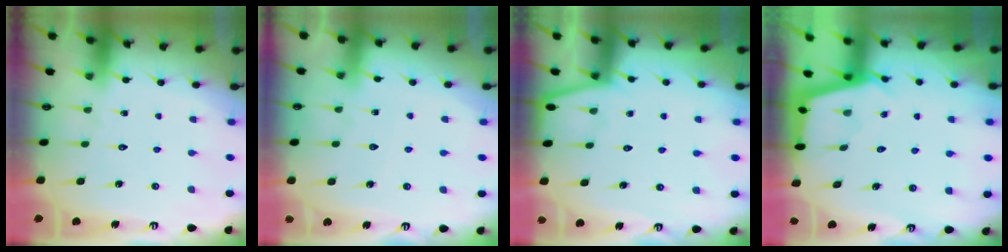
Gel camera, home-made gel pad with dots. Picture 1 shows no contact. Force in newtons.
{"total": 2.4, "press": 2.4, "slide": 0.3}
{"total": 2.4, "press": 2.4, "slide": 0.2}
{"total": 2.8, "press": 2.8, "slide": 0.3}